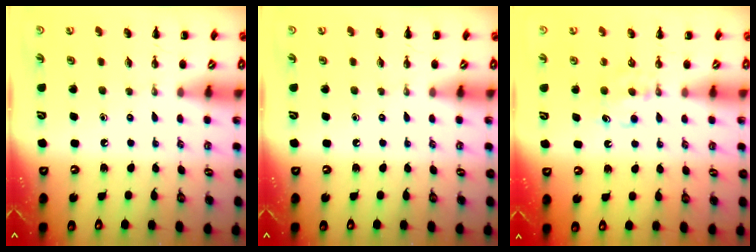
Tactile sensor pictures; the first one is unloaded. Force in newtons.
{"total": 0.0}
{"total": 5.2, "press": 5.0, "slide": 1.6}